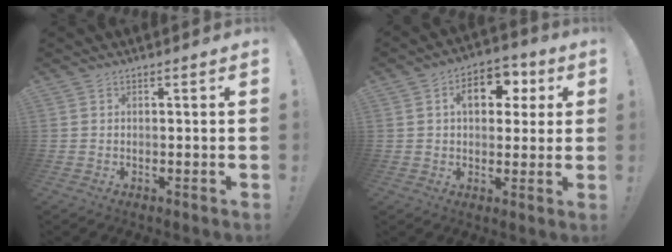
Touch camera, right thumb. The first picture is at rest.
{"total": 11.3, "force": [3.2, 7.4, 8.0], "torque": [-0.104, 0.004, 0.053]}